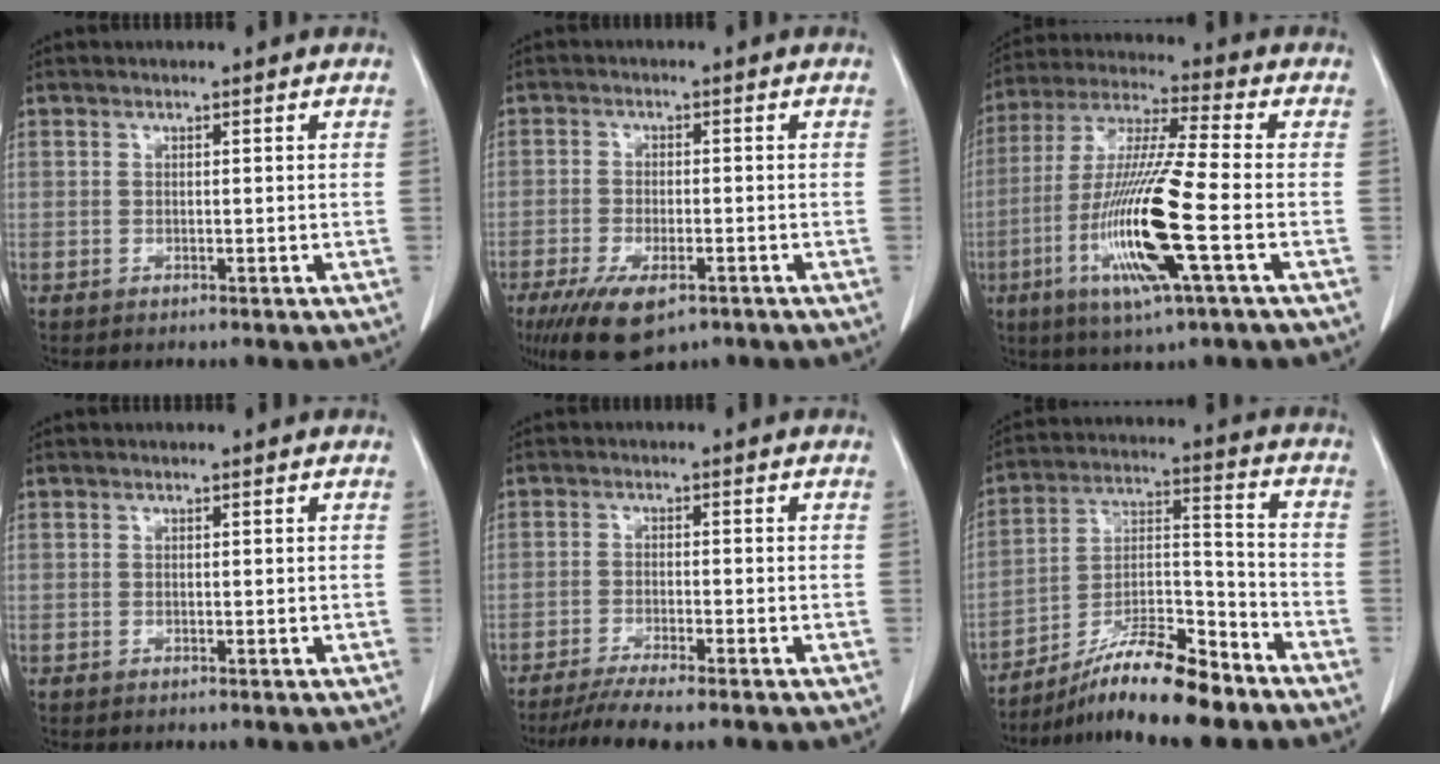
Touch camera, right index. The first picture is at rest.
{"total": 9.4, "force": [-5.7, 3.5, 6.6], "torque": [-0.117, -0.017, -0.092]}
{"total": 16.7, "force": [-4.9, 0.3, 15.9], "torque": [-0.329, -0.019, -0.098]}
{"total": 0.0}
{"total": 7.0, "force": [-5.8, -0.2, 3.9], "torque": [-0.057, -0.019, -0.095]}
{"total": 14.4, "force": [-11.5, 1.9, 8.5], "torque": [-0.147, 0.008, -0.198]}